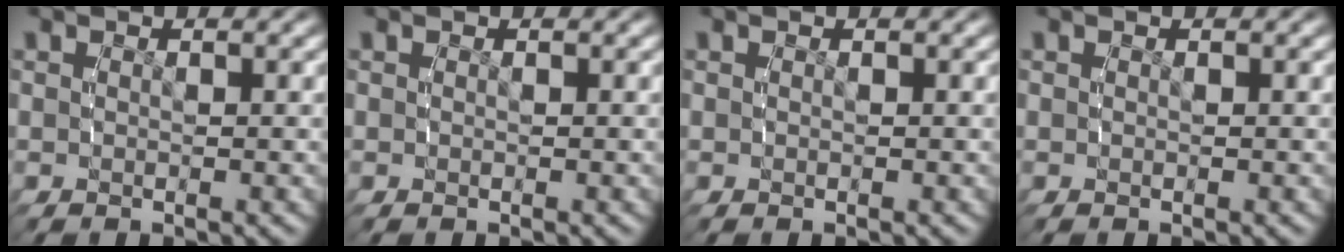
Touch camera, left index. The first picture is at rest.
{"total": 0.0}
{"total": 0.0}
{"total": 0.0}